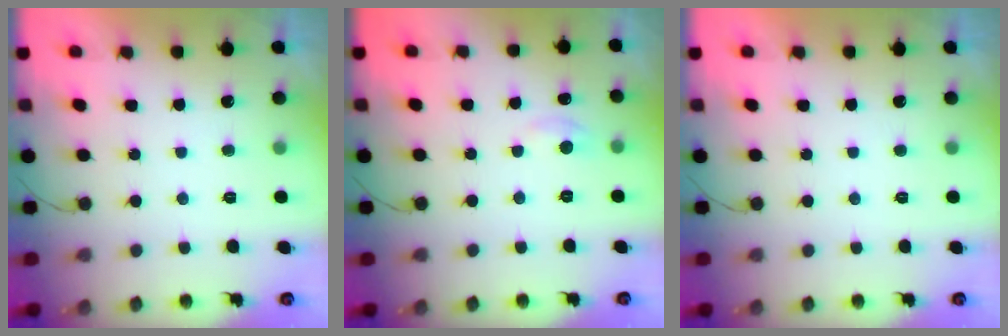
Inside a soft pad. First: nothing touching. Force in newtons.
{"total": 3.2, "press": 3.2, "slide": 0.5}
{"total": 0.0}